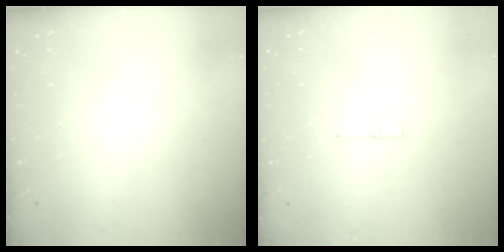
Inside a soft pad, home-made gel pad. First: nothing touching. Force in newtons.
{"total": 4.5, "press": 4.5, "slide": 0.4}